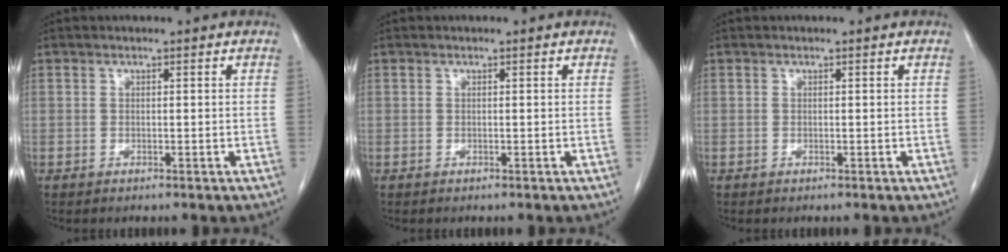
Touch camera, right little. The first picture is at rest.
{"total": 0.0}
{"total": 0.0}